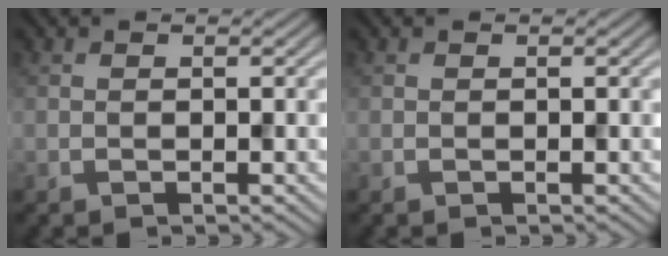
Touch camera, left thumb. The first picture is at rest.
{"total": 0.0}